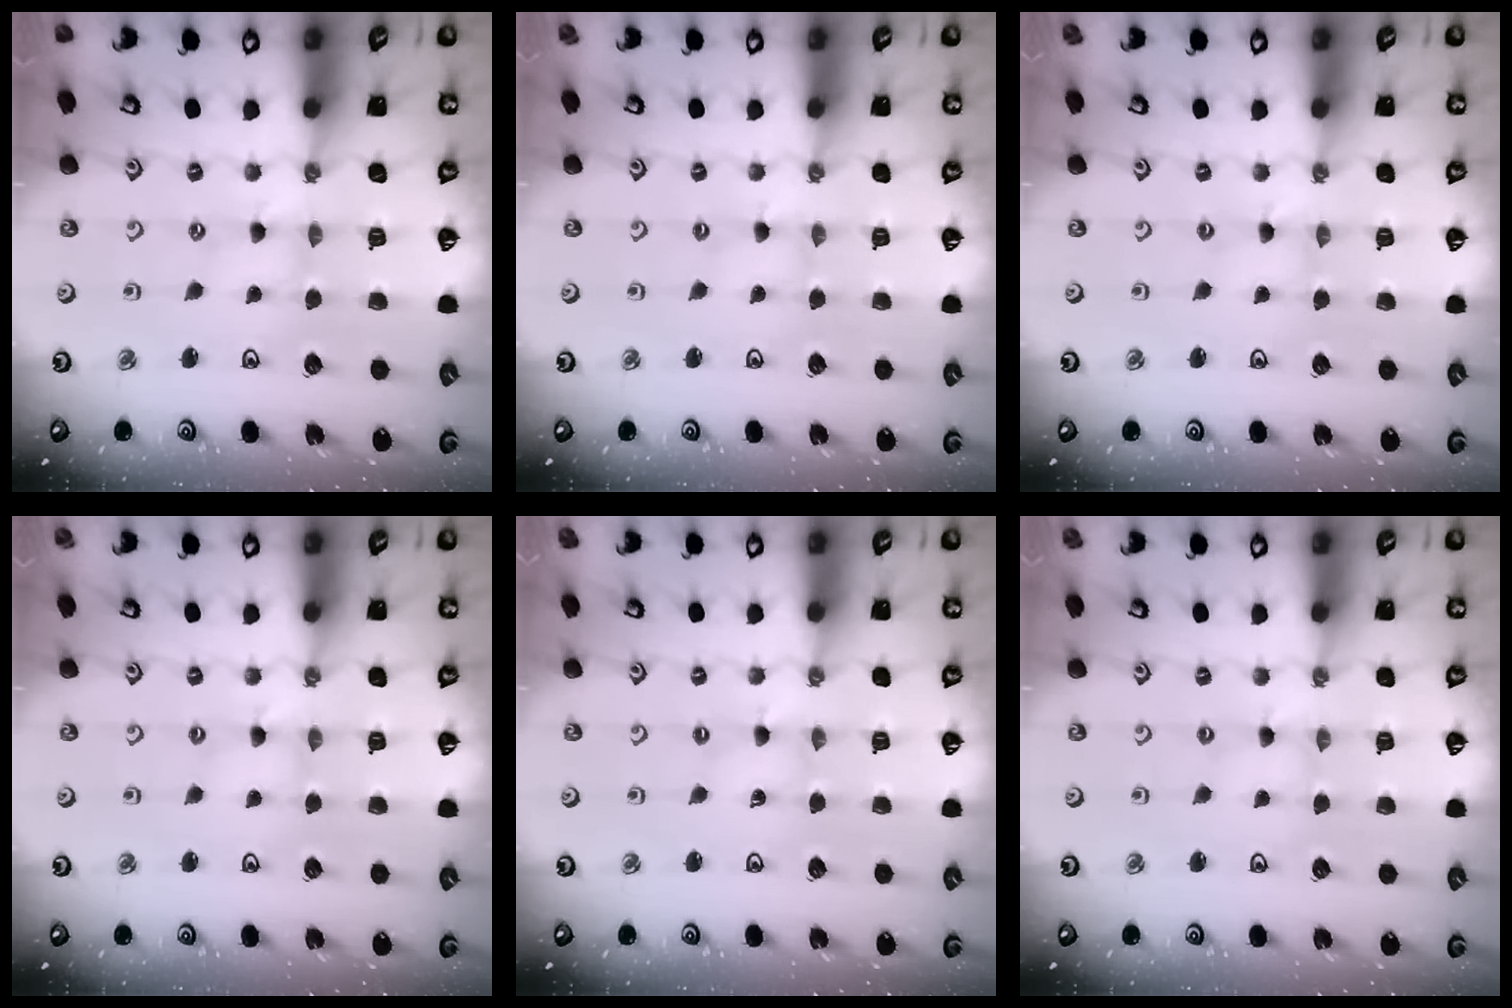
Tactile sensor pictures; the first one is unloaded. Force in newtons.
{"total": 0.0}
{"total": 0.0}
{"total": 0.9, "press": 0.8, "slide": 0.2}
{"total": 0.0}
{"total": 0.0}